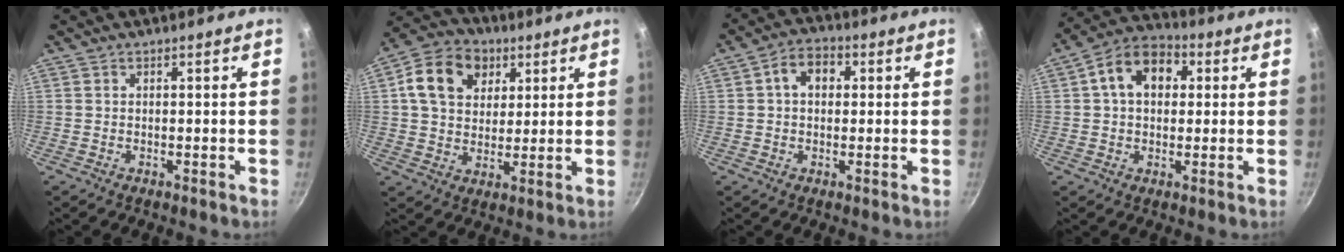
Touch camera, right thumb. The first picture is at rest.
{"total": 13.1, "force": [4.5, 10.0, 7.0], "torque": [-0.105, 0.003, 0.064]}
{"total": 6.2, "force": [1.2, 4.5, 4.1], "torque": [-0.044, 0.012, 0.009]}
{"total": 11.2, "force": [2.5, 8.0, 7.4], "torque": [-0.092, 0.022, 0.022]}